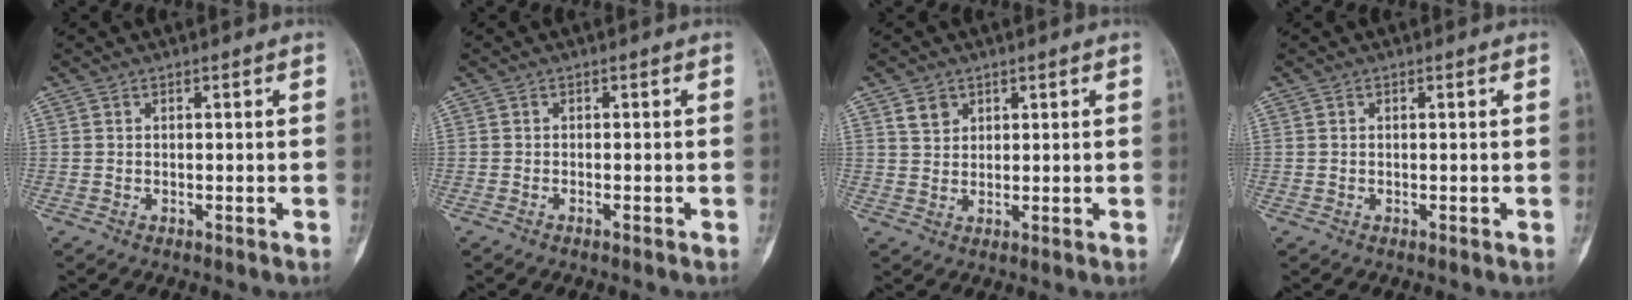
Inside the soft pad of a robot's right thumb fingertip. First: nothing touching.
{"total": 0.7, "force": [-0.5, 0.0, 0.4], "torque": [-0.008, 0.000, -0.012]}
{"total": 3.2, "force": [1.9, 2.4, 1.0], "torque": [-0.004, -0.011, 0.038]}
{"total": 0.0}